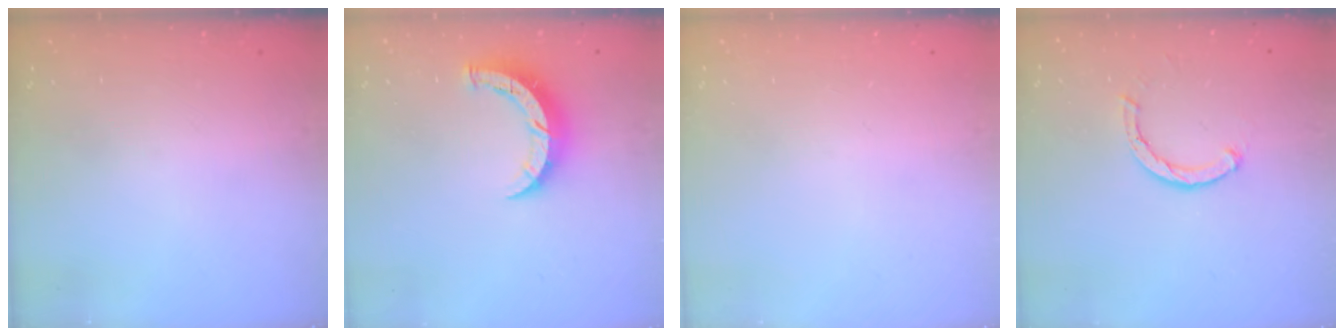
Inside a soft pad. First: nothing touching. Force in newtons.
{"total": 9.0, "press": 9.0, "slide": 0.7}
{"total": 0.0}
{"total": 2.1, "press": 2.1, "slide": 0.1}